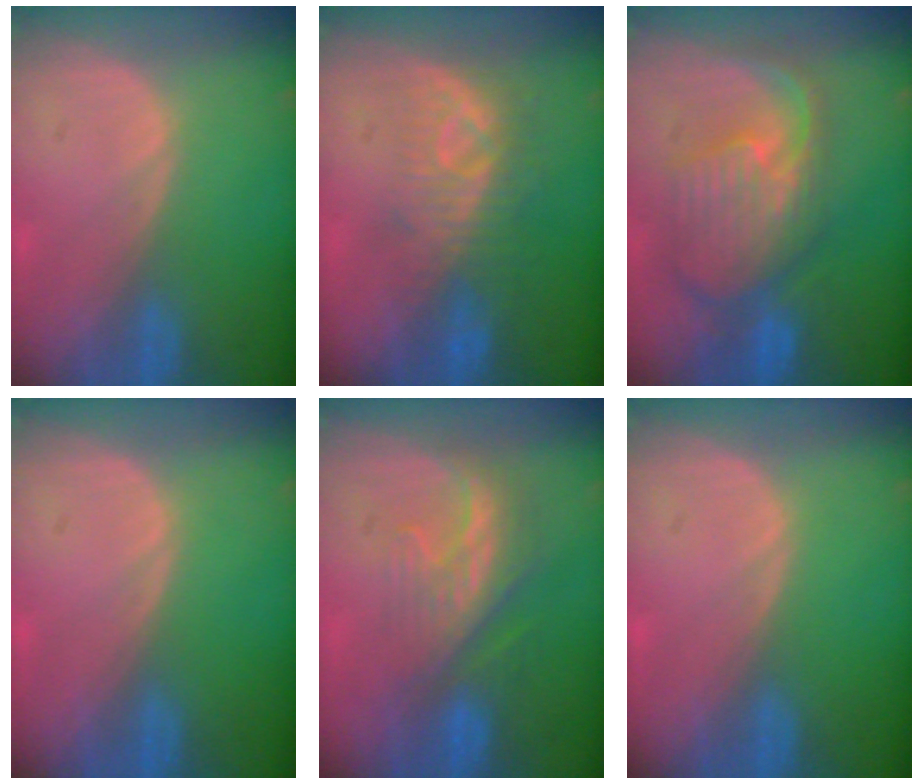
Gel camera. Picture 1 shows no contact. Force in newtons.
{"total": 8.1, "press": 7.5, "slide": 3.2}
{"total": 10.5, "press": 9.5, "slide": 4.7}
{"total": 0.0}
{"total": 8.3, "press": 7.3, "slide": 3.8}
{"total": 0.0}